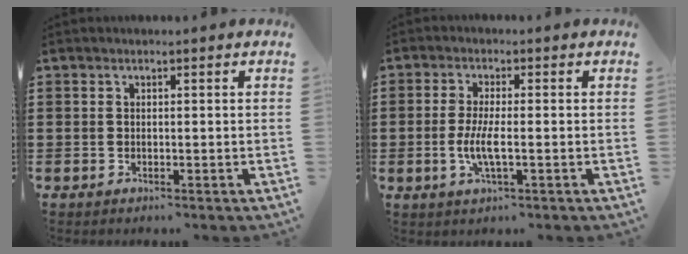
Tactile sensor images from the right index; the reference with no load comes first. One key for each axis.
{"total": 4.6, "fx": -1.2, "fy": 1.0, "fz": 4.4, "tx": -0.096, "ty": -0.006, "tz": -0.028}